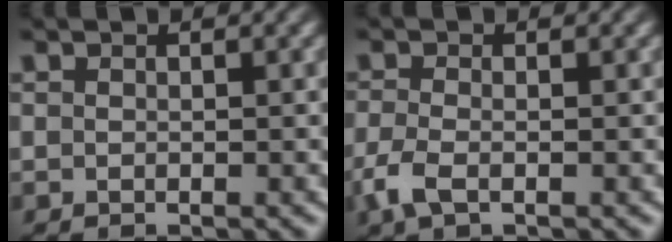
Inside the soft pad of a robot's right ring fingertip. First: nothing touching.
{"total": 2.5, "force": [-1.4, 1.1, 1.7], "torque": [-0.048, -0.014, -0.019]}